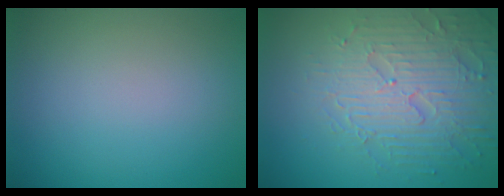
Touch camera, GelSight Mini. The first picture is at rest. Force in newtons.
{"total": 5.8, "press": 5.0, "slide": 2.9}